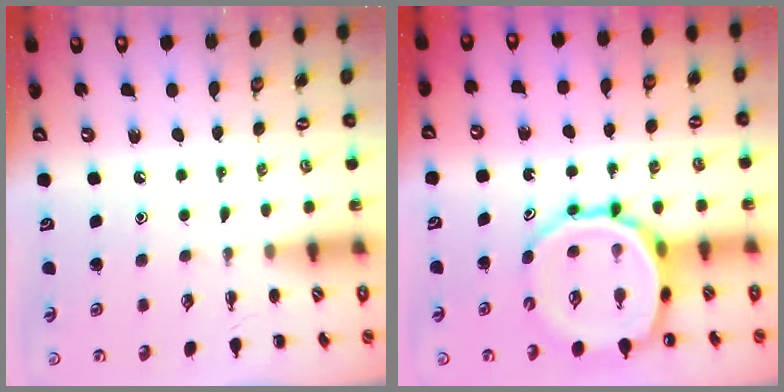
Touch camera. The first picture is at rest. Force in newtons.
{"total": 16.3, "press": 15.8, "slide": 4.0}